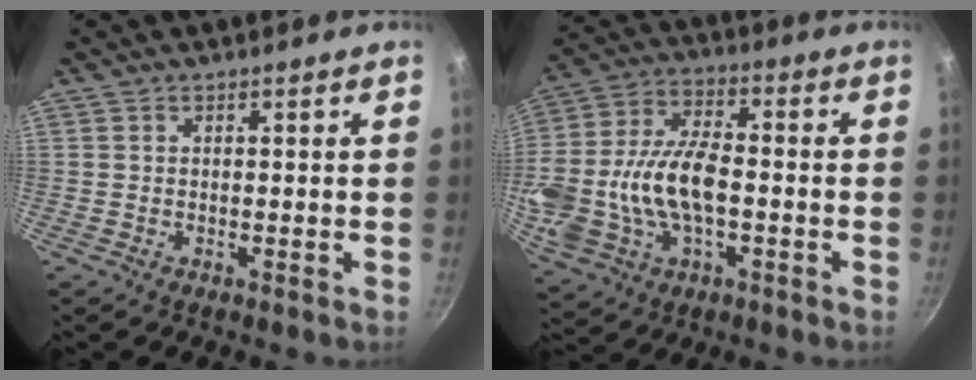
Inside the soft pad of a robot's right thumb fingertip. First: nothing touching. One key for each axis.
{"total": 20.7, "fx": -2.8, "fy": 12.1, "fz": 16.6, "tx": -0.368, "ty": 0.022, "tz": -0.040}